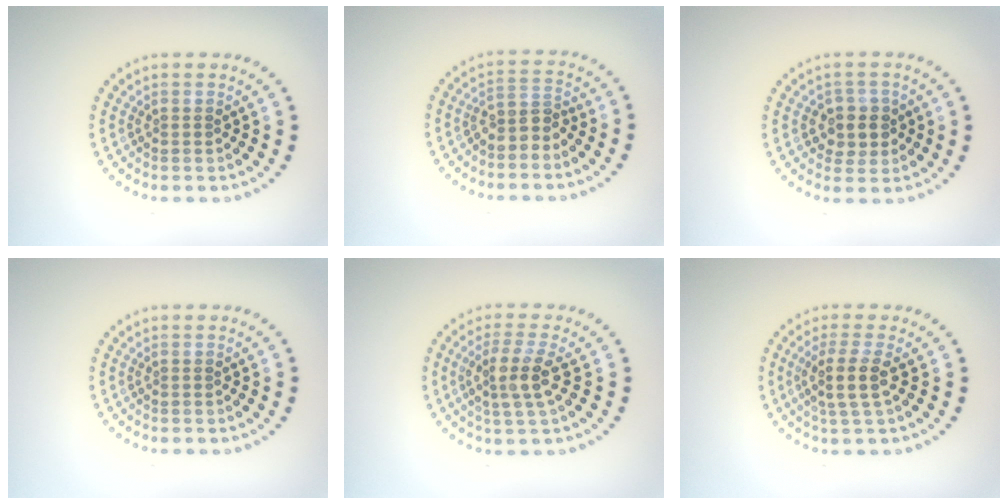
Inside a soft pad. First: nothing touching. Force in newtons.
{"total": 2.4, "press": 1.9, "slide": 1.5}
{"total": 2.8, "press": 2.6, "slide": 0.8}
{"total": 0.0}
{"total": 3.3, "press": 2.9, "slide": 1.7}
{"total": 2.8, "press": 2.3, "slide": 1.6}